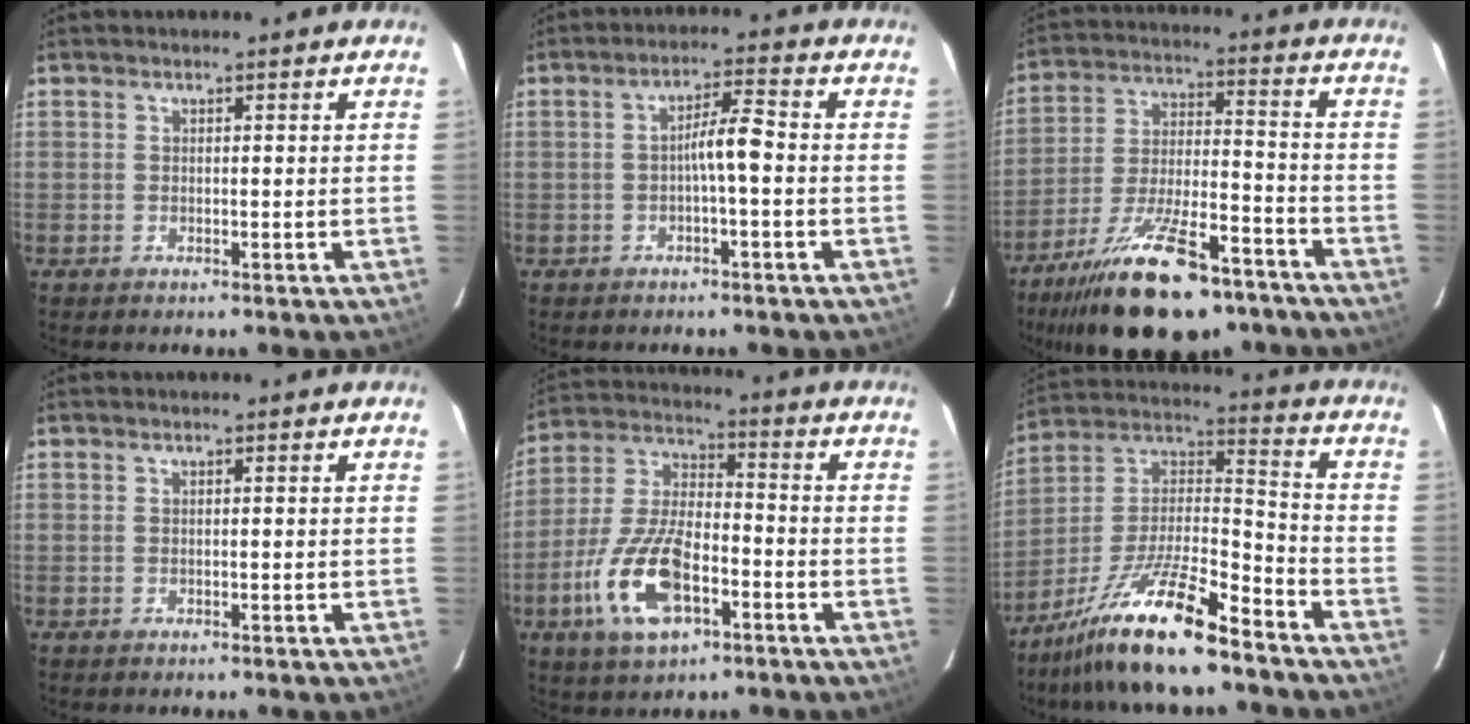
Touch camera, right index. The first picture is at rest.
{"total": 4.4, "force": [-0.7, 0.3, 4.4], "torque": [-0.070, 0.013, -0.010]}
{"total": 18.0, "force": [-12.9, 4.4, 11.8], "torque": [-0.209, -0.012, -0.225]}
{"total": 0.0}
{"total": 14.0, "force": [-5.9, 5.6, 11.4], "torque": [-0.245, 0.004, -0.106]}
{"total": 16.4, "force": [-12.0, 1.9, 11.0], "torque": [-0.214, -0.003, -0.215]}